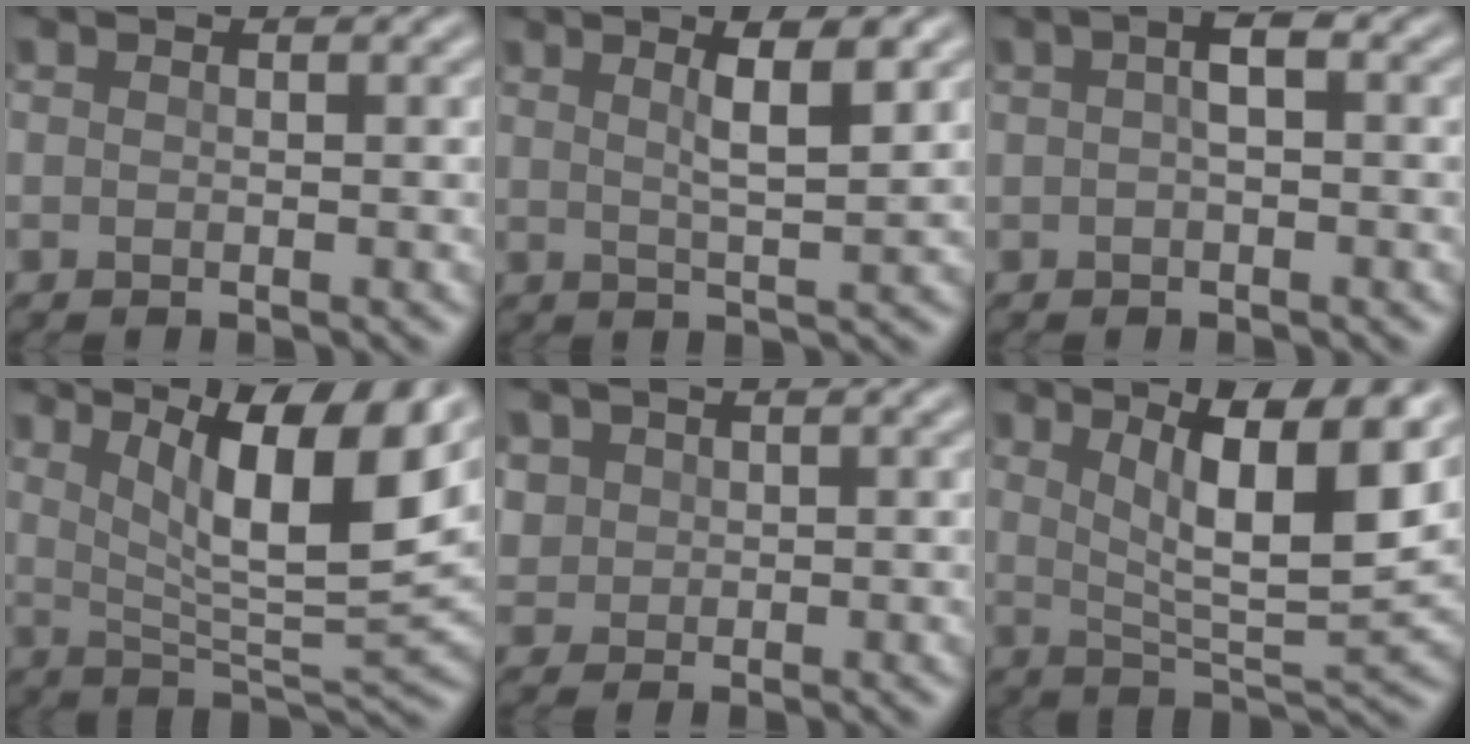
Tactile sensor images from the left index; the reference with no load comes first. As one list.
[{"total": 4.8, "force": [2.2, 1.1, 4.2], "torque": [-0.054, 0.010, 0.021]}, {"total": 2.2, "force": [0.2, 0.9, 2.0], "torque": [-0.041, 0.008, 0.001]}, {"total": 11.5, "force": [5.3, 2.7, 9.8], "torque": [-0.154, -0.001, 0.091]}, {"total": 1.8, "force": [0.5, 1.7, 0.4], "torque": [-0.014, -0.004, 0.011]}, {"total": 9.8, "force": [4.0, 2.4, 8.6], "torque": [-0.132, -0.003, 0.070]}]